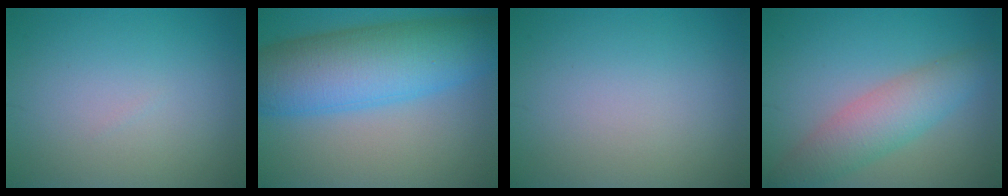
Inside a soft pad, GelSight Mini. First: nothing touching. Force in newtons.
{"total": 11.0, "press": 11.0, "slide": 0.1}
{"total": 0.0}
{"total": 4.7, "press": 4.7, "slide": 0.3}